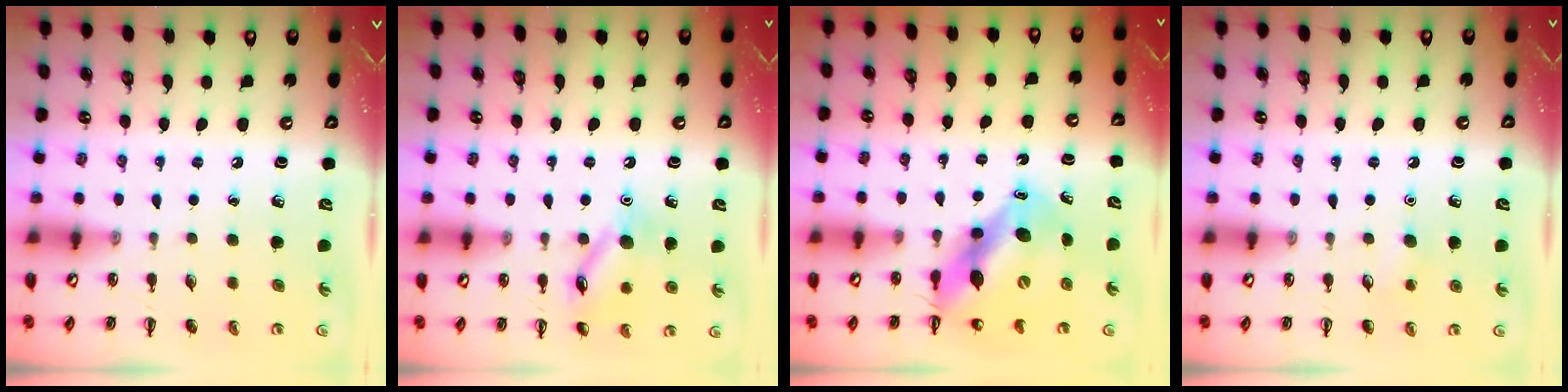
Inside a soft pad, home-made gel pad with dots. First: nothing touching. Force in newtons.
{"total": 11.7, "press": 11.7, "slide": 0.9}
{"total": 11.9, "press": 11.4, "slide": 3.5}
{"total": 5.5, "press": 5.3, "slide": 1.4}